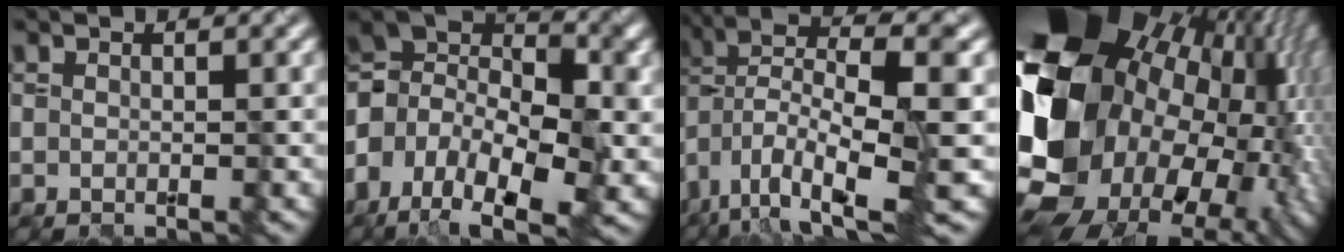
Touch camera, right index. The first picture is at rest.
{"total": 10.8, "force": [-2.4, 6.7, 8.1], "torque": [-0.166, 0.012, -0.056]}
{"total": 10.1, "force": [-2.9, 3.5, 9.0], "torque": [-0.163, 0.009, -0.053]}
{"total": 21.1, "force": [0.3, 16.1, 13.6], "torque": [-0.250, -0.023, 0.002]}